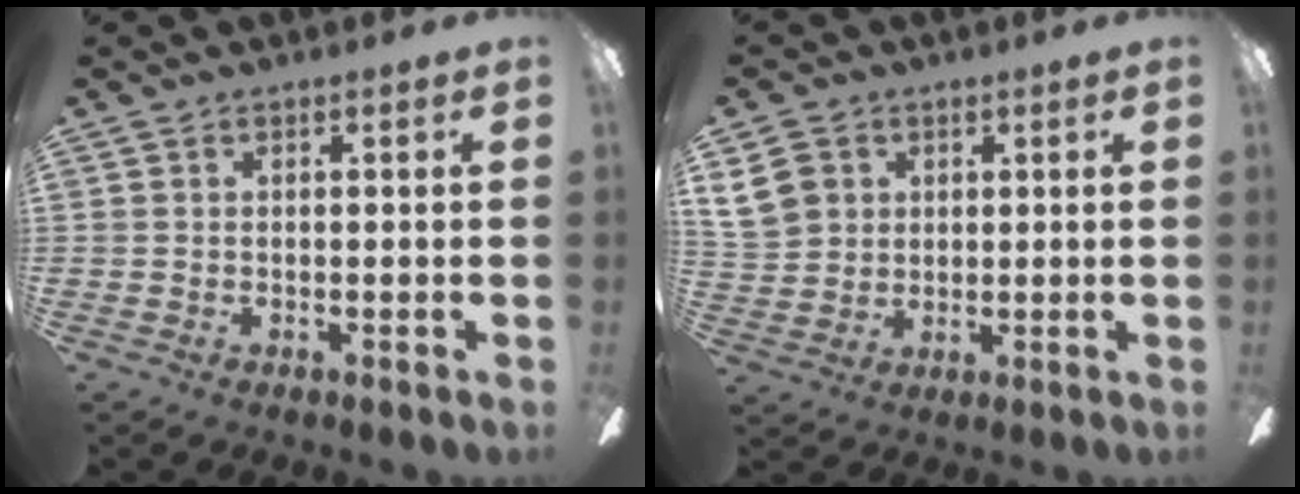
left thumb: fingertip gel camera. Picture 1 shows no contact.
{"total": 7.8, "force": [3.2, 6.6, 2.6], "torque": [-0.055, 0.009, 0.067]}